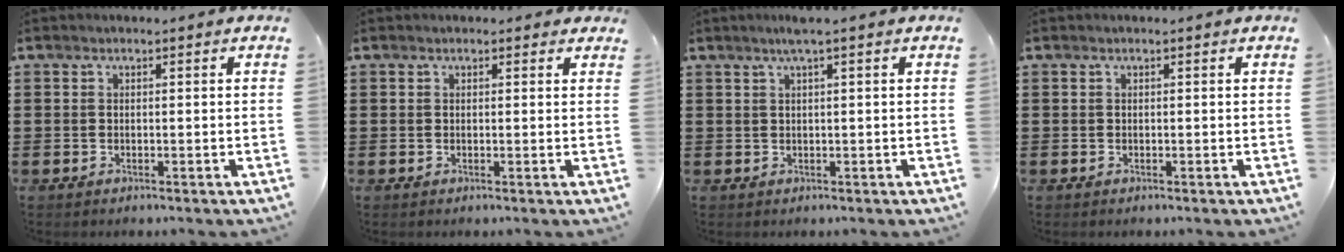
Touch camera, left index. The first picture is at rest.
{"total": 0.8, "force": [0.5, 0.6, 0.3], "torque": [-0.008, 0.006, 0.009]}
{"total": 1.9, "force": [1.0, -0.2, 1.6], "torque": [-0.031, 0.000, 0.016]}
{"total": 0.0}